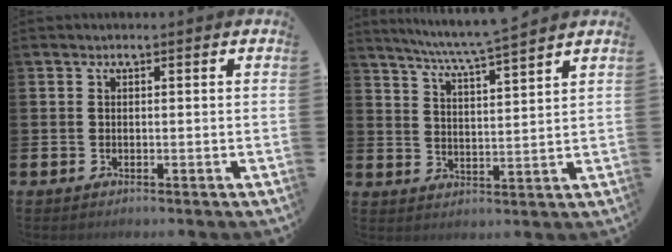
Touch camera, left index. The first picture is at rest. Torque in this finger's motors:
{"motor_torque": [0.16, -0.35, 0.37, 0.10]}